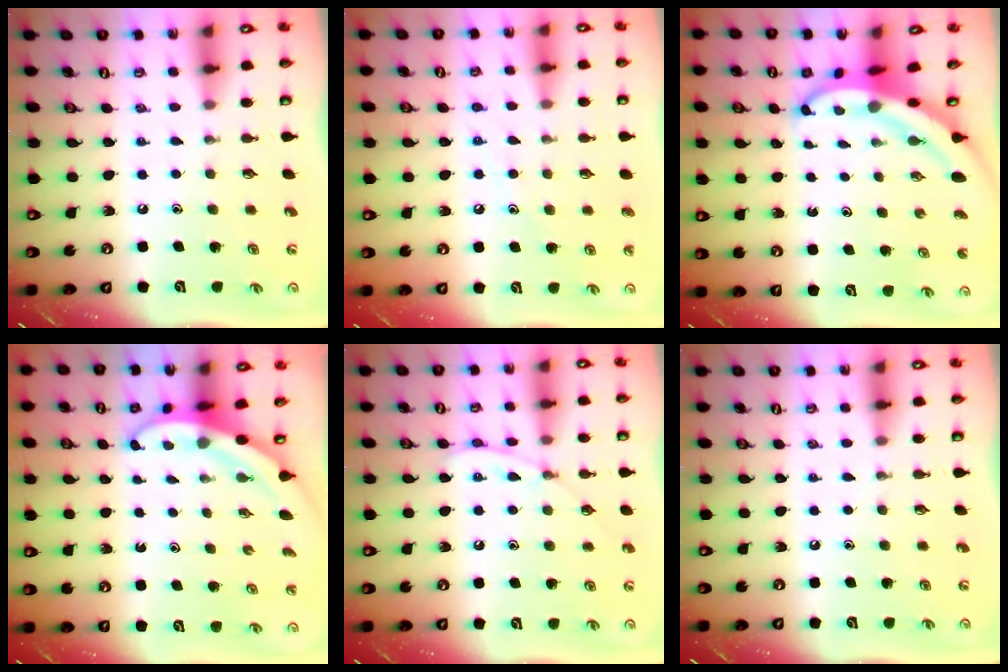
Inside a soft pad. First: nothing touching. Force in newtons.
{"total": 7.0, "press": 7.0, "slide": 0.5}
{"total": 5.4, "press": 5.4, "slide": 0.5}
{"total": 3.5, "press": 3.5, "slide": 0.1}
{"total": 6.1, "press": 6.1, "slide": 0.6}
{"total": 0.0}